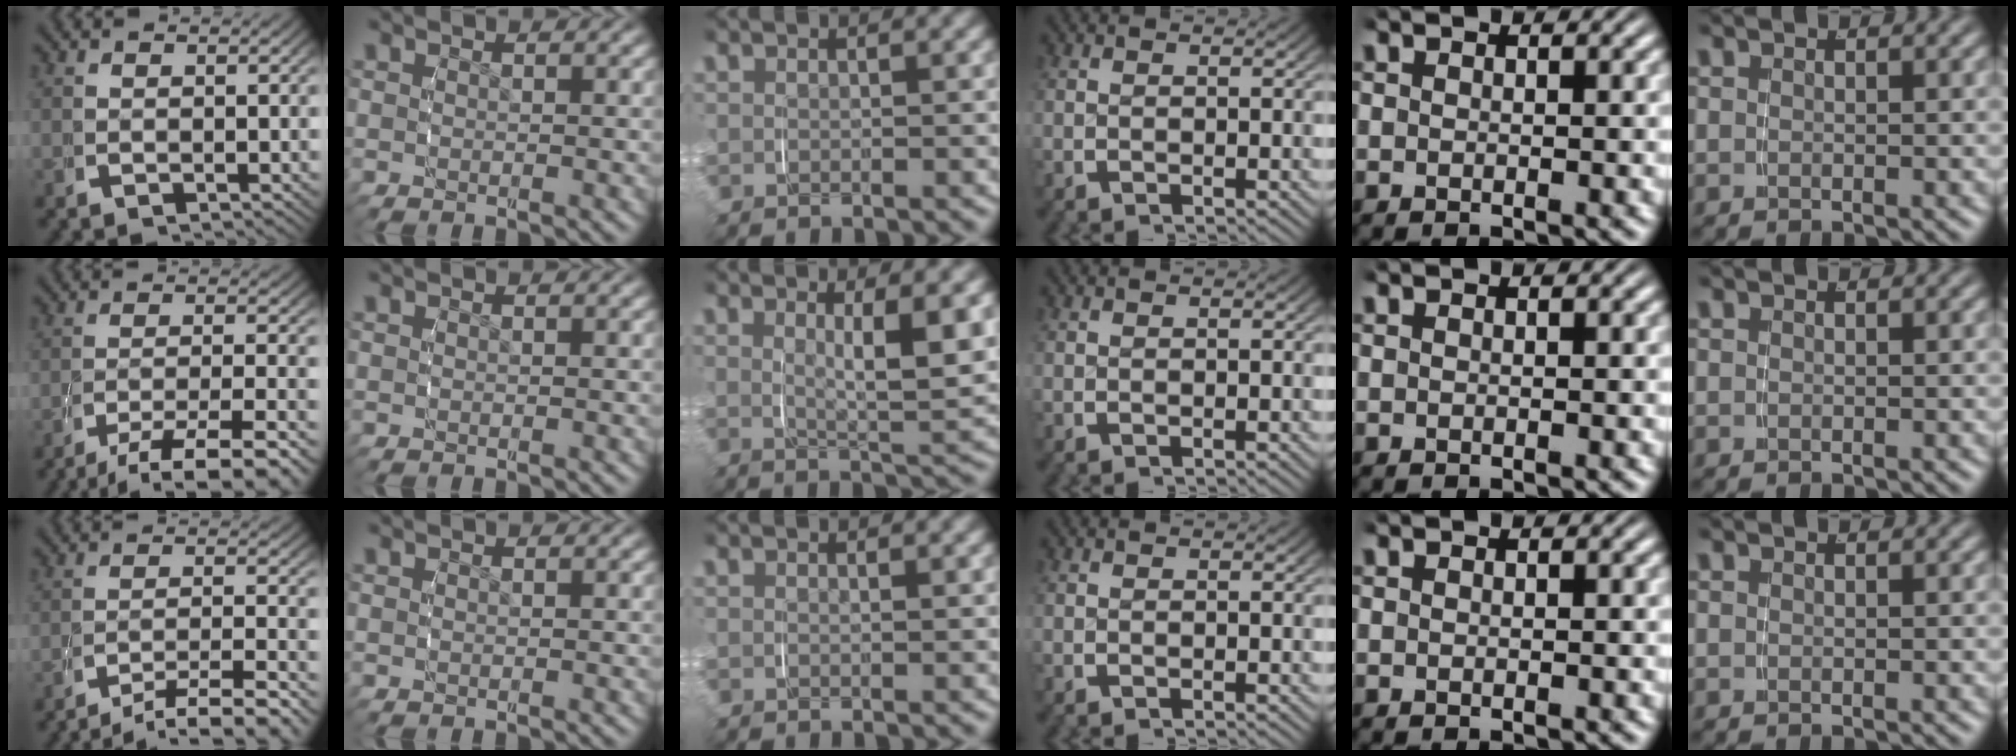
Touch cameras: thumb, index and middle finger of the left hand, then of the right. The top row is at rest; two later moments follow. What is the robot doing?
{"motion": "grasp_and_lifting", "object": "measuring cup"}